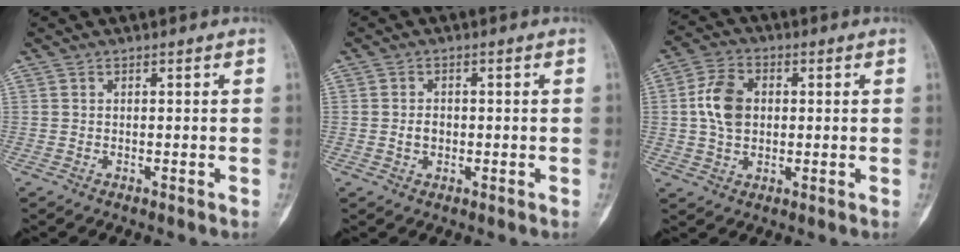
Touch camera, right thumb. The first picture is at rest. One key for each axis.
{"total": 2.3, "fx": -0.3, "fy": 1.8, "fz": 1.4, "tx": -0.017, "ty": 0.005, "tz": -0.006}
{"total": 8.6, "fx": 0.8, "fy": 6.0, "fz": 6.1, "tx": -0.103, "ty": 0.009, "tz": 0.011}